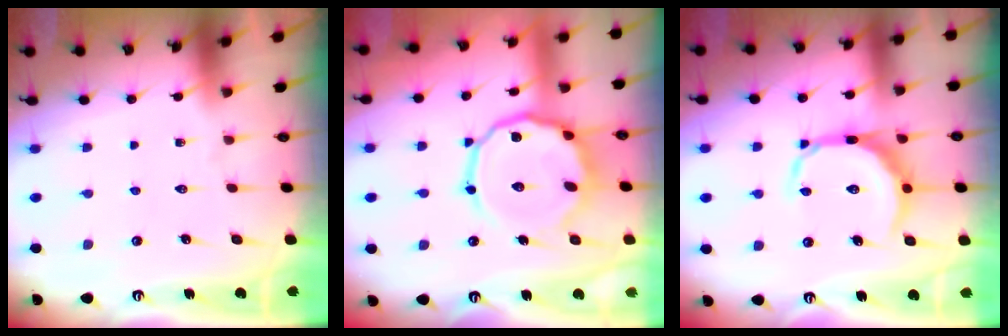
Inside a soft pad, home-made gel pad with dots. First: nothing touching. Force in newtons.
{"total": 13.6, "press": 13.4, "slide": 1.9}
{"total": 12.1, "press": 12.1, "slide": 0.4}